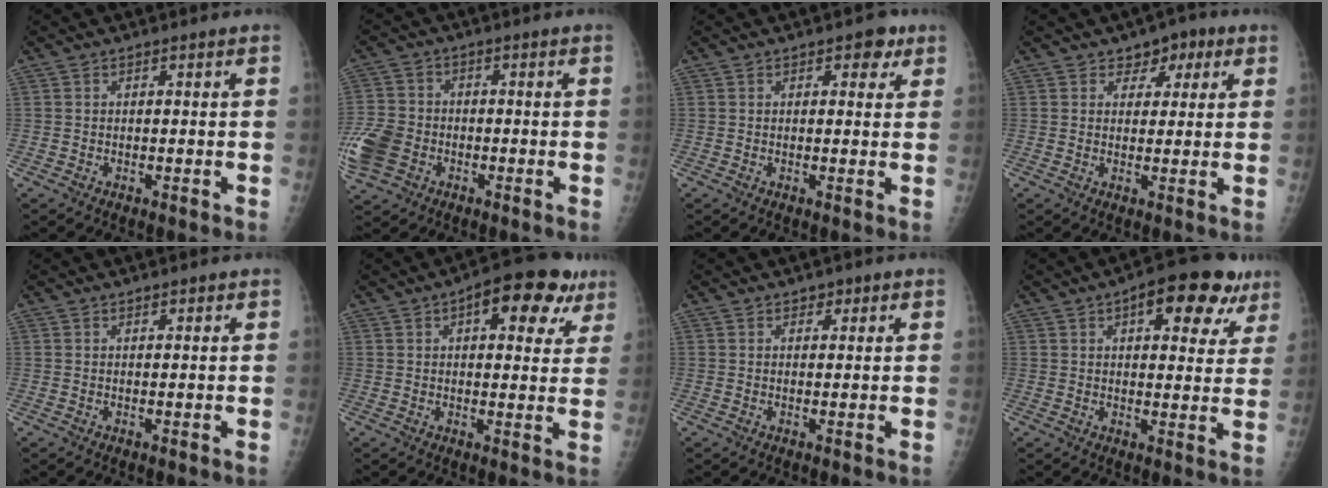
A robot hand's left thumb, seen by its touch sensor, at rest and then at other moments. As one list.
[{"total": 10.2, "force": [-3.6, 7.9, 5.4], "torque": [-0.122, 0.011, -0.070]}, {"total": 3.2, "force": [1.5, 2.0, 2.0], "torque": [0.001, -0.002, 0.013]}, {"total": 5.0, "force": [2.5, 3.6, 2.3], "torque": [0.006, -0.005, 0.029]}, {"total": 0.7, "force": [0.4, 0.3, 0.5], "torque": [-0.004, 0.000, 0.005]}, {"total": 13.2, "force": [6.3, 6.1, 9.9], "torque": [-0.084, -0.001, 0.074]}, {"total": 1.6, "force": [0.9, 1.1, 0.7], "torque": [0.005, -0.002, 0.008]}, {"total": 14.1, "force": [7.1, 6.3, 10.3], "torque": [-0.087, -0.009, 0.086]}]